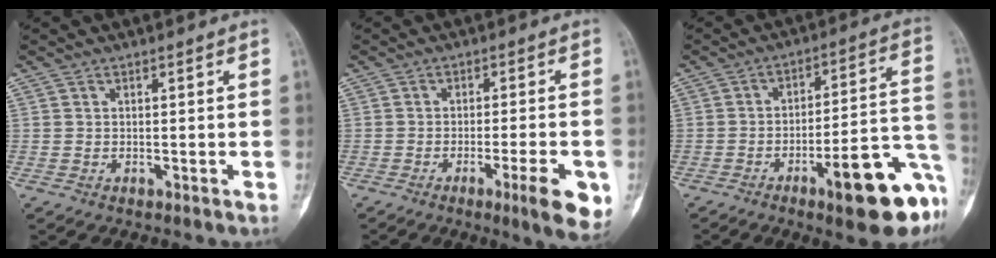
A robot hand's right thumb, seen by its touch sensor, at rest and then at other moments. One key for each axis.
{"total": 8.7, "fx": -3.4, "fy": 1.3, "fz": 7.9, "tx": -0.104, "ty": -0.003, "tz": -0.045}
{"total": 19.1, "fx": -8.5, "fy": 4.7, "fz": 16.4, "tx": -0.163, "ty": 0.054, "tz": -0.113}